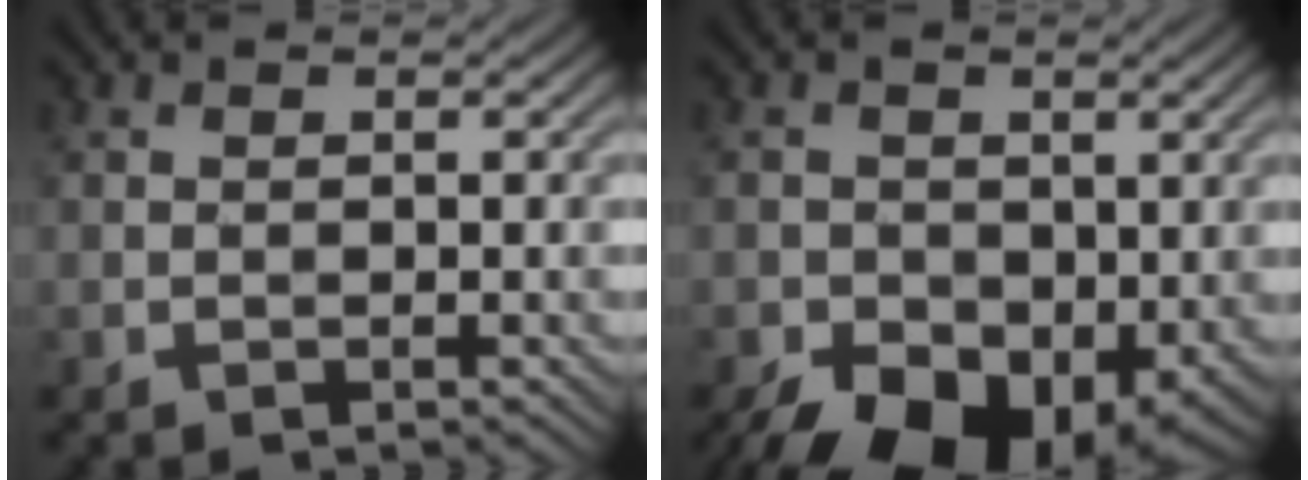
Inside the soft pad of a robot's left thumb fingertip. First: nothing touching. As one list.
[{"total": 10.9, "force": [-4.8, 7.0, 6.8], "torque": [-0.119, -0.024, -0.074]}]